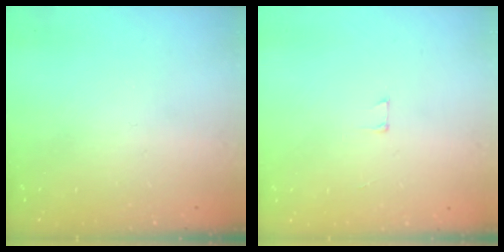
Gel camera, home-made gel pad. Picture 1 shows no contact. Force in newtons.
{"total": 3.0, "press": 3.0, "slide": 0.2}